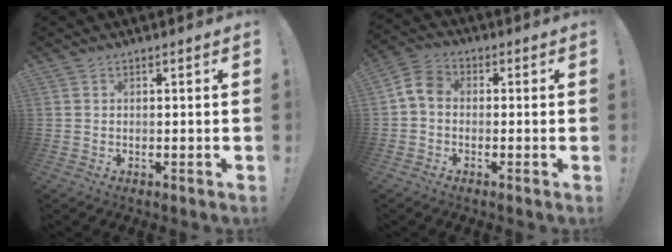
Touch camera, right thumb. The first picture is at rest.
{"total": 6.2, "force": [-0.6, 4.4, 4.3], "torque": [-0.091, 0.018, -0.004]}